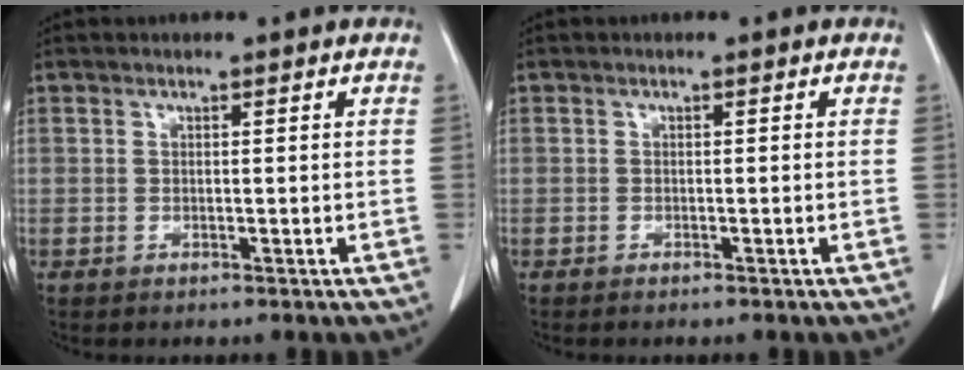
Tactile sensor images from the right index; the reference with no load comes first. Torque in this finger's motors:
{"motor_torque": [-0.02, 0.03, -0.01, 0.01]}